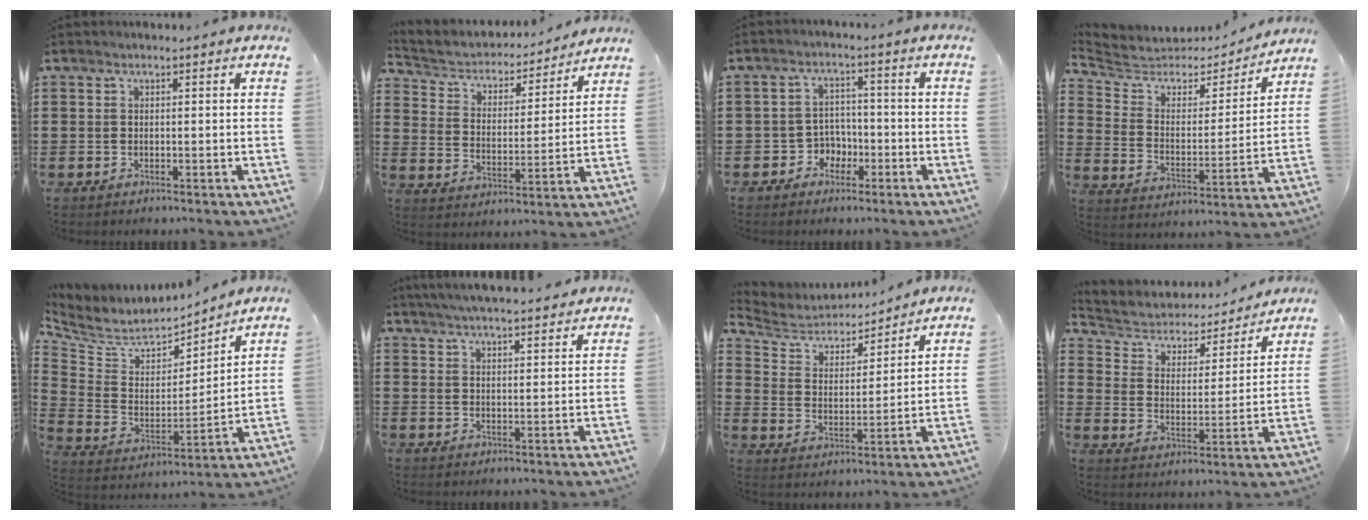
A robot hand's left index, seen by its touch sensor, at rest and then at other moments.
{"total": 4.1, "force": [3.9, 1.3, 0.3], "torque": [-0.033, -0.031, 0.060]}
{"total": 3.9, "force": [-2.1, 3.1, 1.0], "torque": [-0.028, 0.010, -0.046]}
{"total": 4.8, "force": [4.2, 2.3, 0.8], "torque": [-0.047, -0.030, 0.066]}
{"total": 5.6, "force": [4.9, 2.6, 0.9], "torque": [-0.055, -0.041, 0.082]}
{"total": 4.3, "force": [4.2, -0.1, 1.1], "torque": [-0.034, -0.015, 0.076]}
{"total": 5.4, "force": [5.2, 1.4, 0.5], "torque": [-0.043, -0.034, 0.086]}
{"total": 4.3, "force": [3.8, 1.9, 0.4], "torque": [-0.038, -0.026, 0.057]}